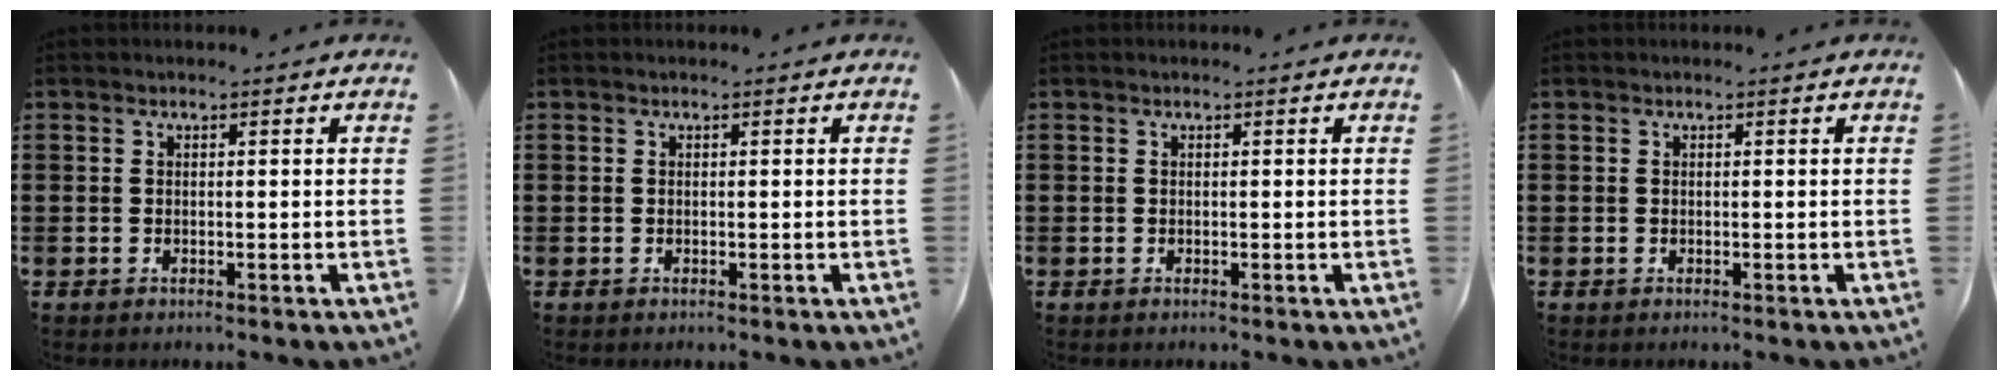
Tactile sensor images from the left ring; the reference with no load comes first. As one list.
[{"total": 0.0}, {"total": 0.0}, {"total": 0.0}]